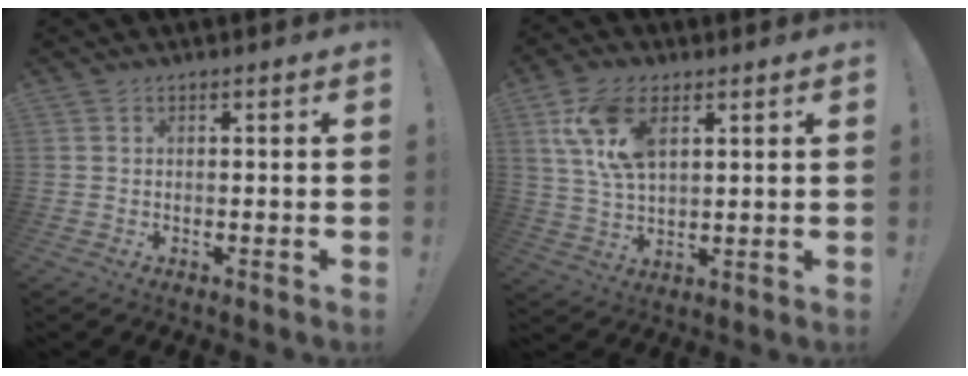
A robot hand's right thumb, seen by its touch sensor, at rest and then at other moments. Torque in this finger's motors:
{"motor_torque": [0.55, 2.14, 0.91, -0.01, 0.24]}